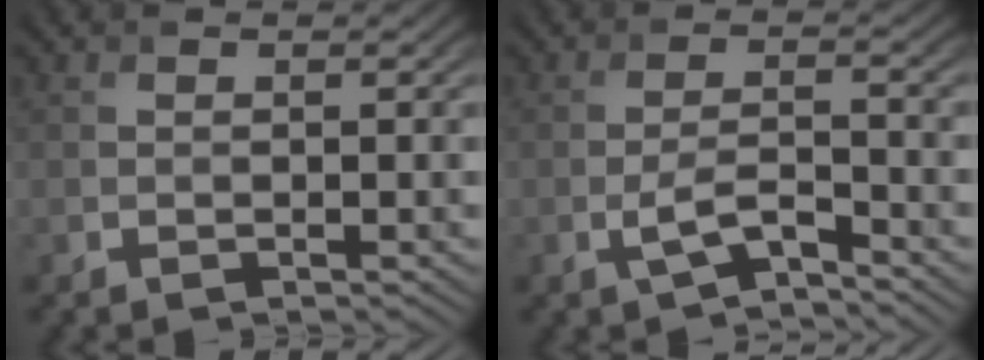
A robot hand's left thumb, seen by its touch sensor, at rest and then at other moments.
{"total": 4.0, "force": [-2.3, 1.2, 3.0], "torque": [-0.070, -0.001, -0.048]}